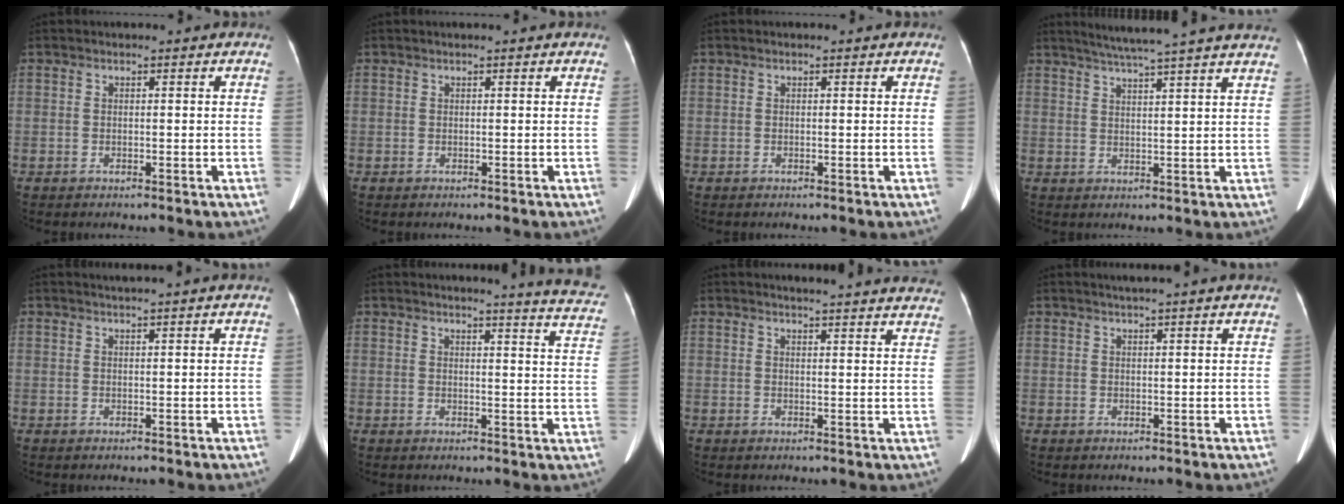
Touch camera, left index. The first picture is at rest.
{"total": 0.0}
{"total": 0.0}
{"total": 14.5, "force": [12.5, -1.3, 7.2], "torque": [-0.118, 0.005, 0.155]}
{"total": 1.7, "force": [1.5, -0.7, 0.6], "torque": [-0.008, 0.005, 0.032]}
{"total": 11.7, "force": [11.2, -0.3, 3.6], "torque": [-0.030, -0.078, 0.093]}
{"total": 18.5, "force": [17.6, 1.1, 5.7], "torque": [-0.068, -0.038, 0.192]}
{"total": 3.9, "force": [3.3, -0.8, 1.9], "torque": [-0.021, 0.017, 0.042]}